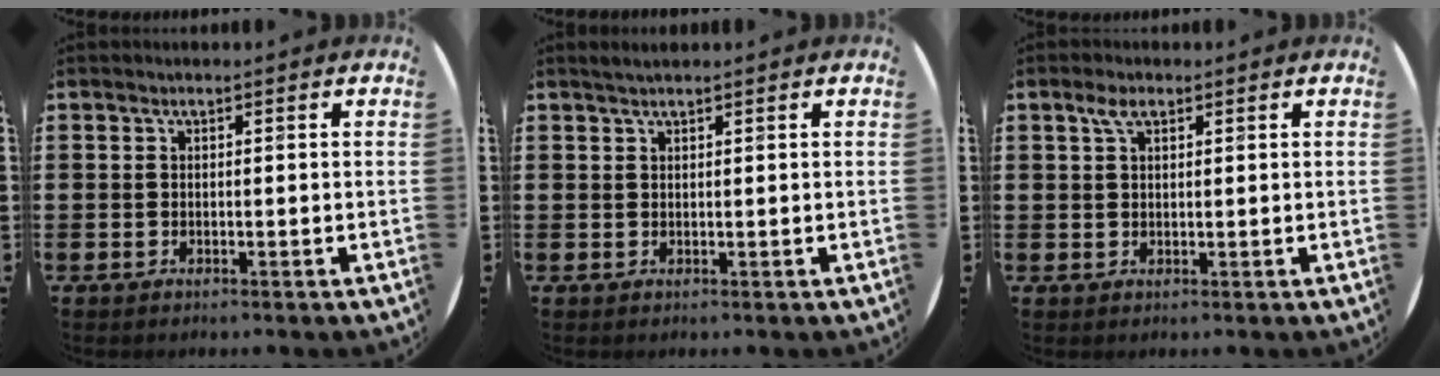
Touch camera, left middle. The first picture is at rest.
{"total": 1.0, "force": [0.9, 0.0, 0.4], "torque": [-0.009, 0.002, 0.017]}
{"total": 2.4, "force": [1.5, 1.2, 1.4], "torque": [-0.022, 0.003, 0.025]}